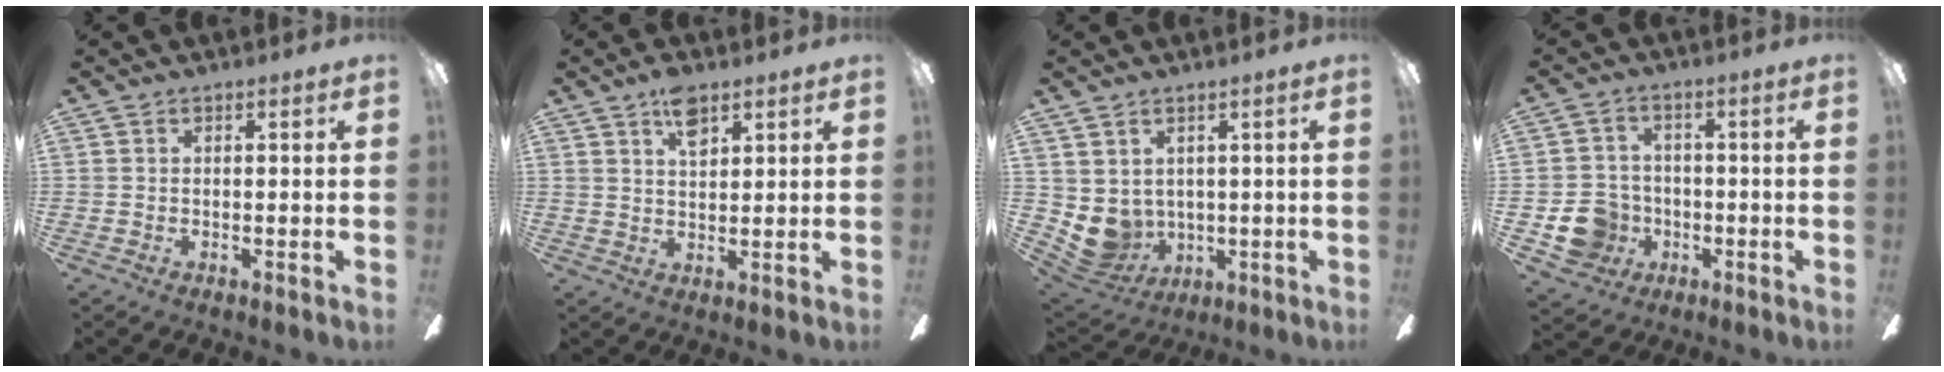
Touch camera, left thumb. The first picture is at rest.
{"total": 6.1, "force": [3.7, 2.8, 3.8], "torque": [-0.053, -0.011, 0.062]}
{"total": 5.9, "force": [1.6, 5.5, 1.5], "torque": [-0.066, -0.024, 0.036]}
{"total": 9.2, "force": [-3.1, 8.3, 2.8], "torque": [-0.075, 0.025, -0.051]}